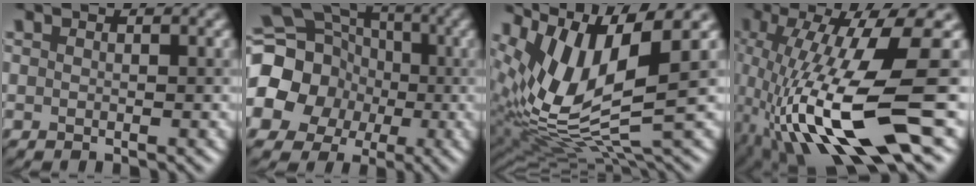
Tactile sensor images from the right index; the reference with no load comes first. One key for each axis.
{"total": 16.9, "fx": -1.5, "fy": 15.8, "fz": 5.8, "tx": -0.153, "ty": 0.012, "tz": -0.067}
{"total": 11.5, "fx": 2.3, "fy": 3.5, "fz": 10.7, "tx": -0.221, "ty": -0.002, "tz": 0.056}
{"total": 13.7, "fx": -2.7, "fy": 2.8, "fz": 13.2, "tx": -0.247, "ty": 0.010, "tz": -0.030}